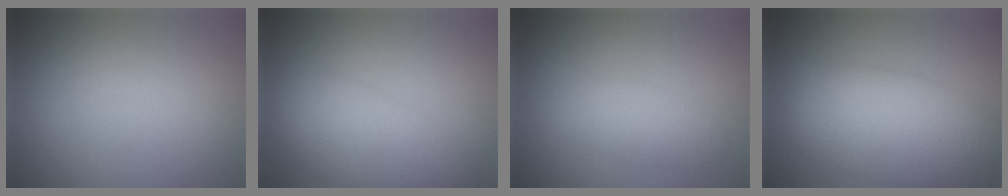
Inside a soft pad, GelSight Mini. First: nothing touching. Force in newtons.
{"total": 5.5, "press": 5.5, "slide": 0.1}
{"total": 2.4, "press": 2.4, "slide": 0.0}
{"total": 8.3, "press": 8.3, "slide": 0.2}